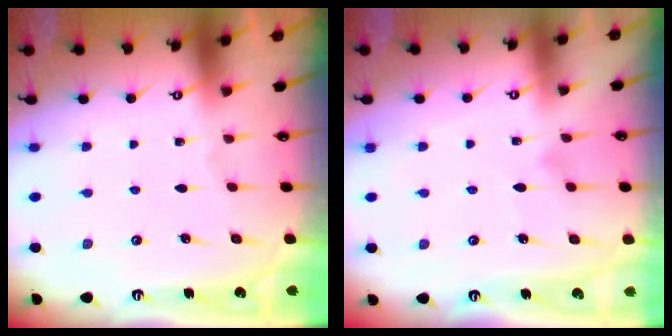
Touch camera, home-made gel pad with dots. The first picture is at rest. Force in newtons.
{"total": 5.6, "press": 5.6, "slide": 0.2}